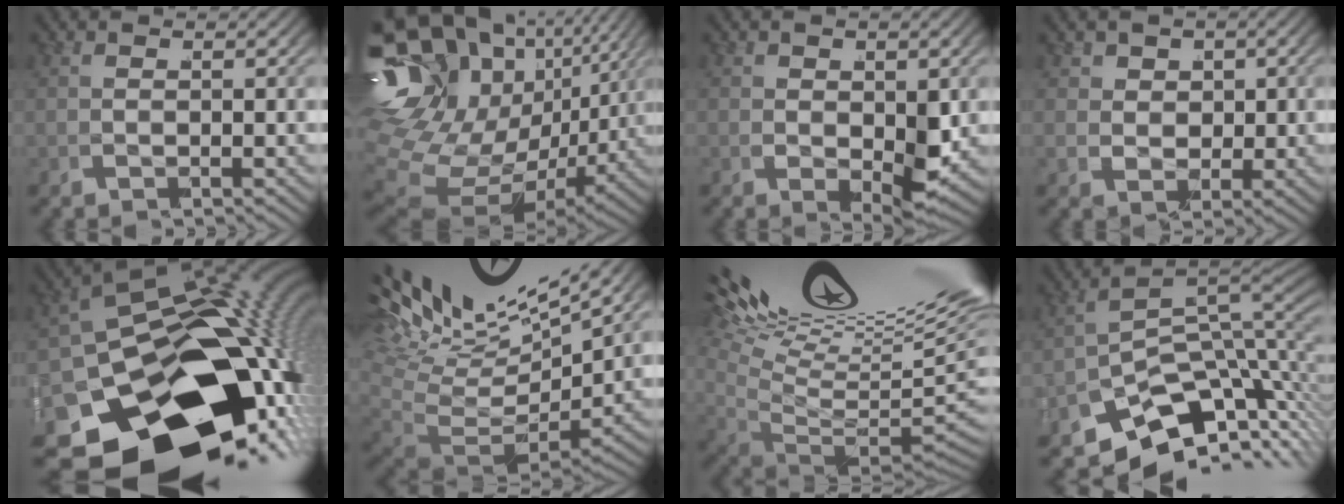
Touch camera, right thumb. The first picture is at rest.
{"total": 17.9, "force": [0.8, 13.2, 12.1], "torque": [-0.239, -0.031, 0.013]}
{"total": 2.5, "force": [-0.5, 1.3, 2.1], "torque": [-0.040, -0.013, -0.001]}
{"total": 1.1, "force": [0.5, 0.9, -0.1], "torque": [-0.007, -0.006, 0.015]}
{"total": 28.4, "force": [-7.4, 16.9, 21.5], "torque": [-0.335, -0.065, -0.093]}
{"total": 10.3, "force": [0.6, 6.8, 7.7], "torque": [-0.171, -0.036, 0.023]}
{"total": 13.9, "force": [2.6, 8.4, 10.8], "torque": [-0.172, -0.016, 0.052]}
{"total": 14.3, "force": [-6.5, 9.1, 8.8], "torque": [-0.140, -0.044, -0.102]}